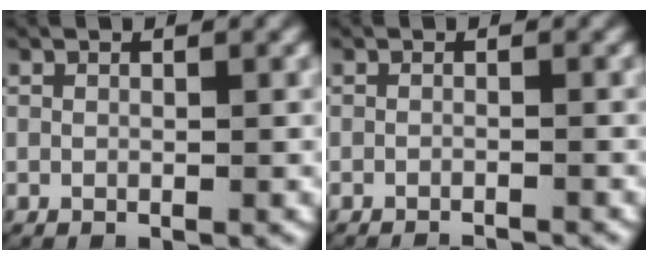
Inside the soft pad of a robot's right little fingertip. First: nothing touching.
{"total": 2.3, "force": [-2.2, 0.3, 0.3], "torque": [-0.005, -0.009, -0.032]}